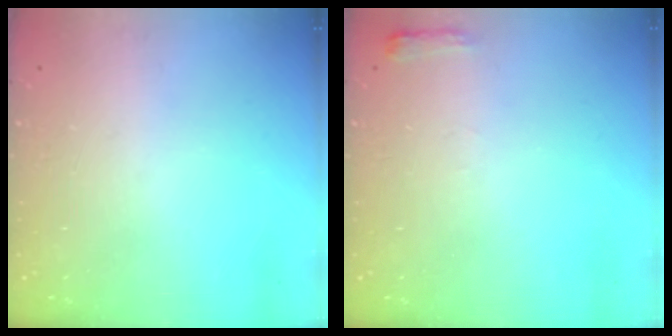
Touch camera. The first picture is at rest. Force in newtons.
{"total": 3.8, "press": 3.7, "slide": 0.5}